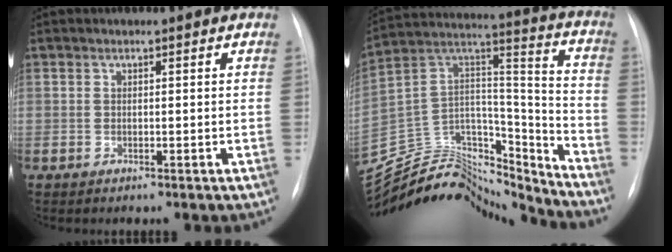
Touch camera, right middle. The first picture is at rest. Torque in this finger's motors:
{"motor_torque": [-0.14, -1.36, -0.21, -0.07]}